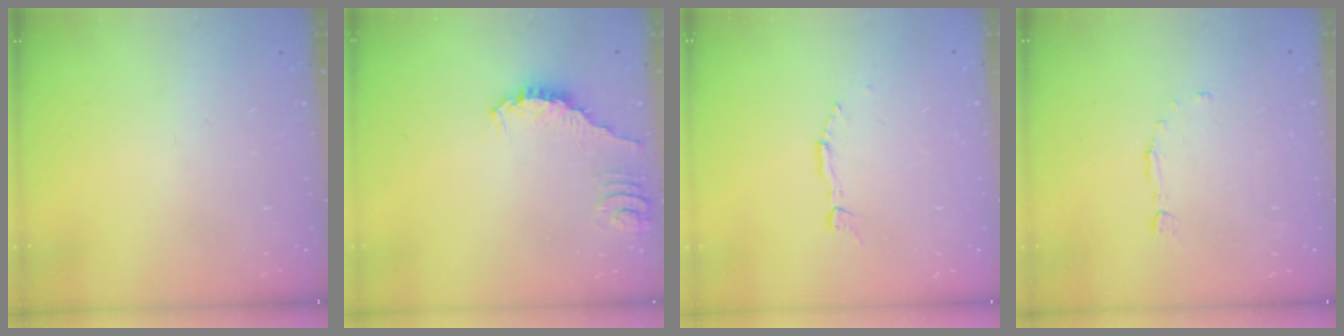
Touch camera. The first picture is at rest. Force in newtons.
{"total": 0.0}
{"total": 2.7, "press": 2.7, "slide": 0.2}
{"total": 3.0, "press": 2.9, "slide": 0.7}